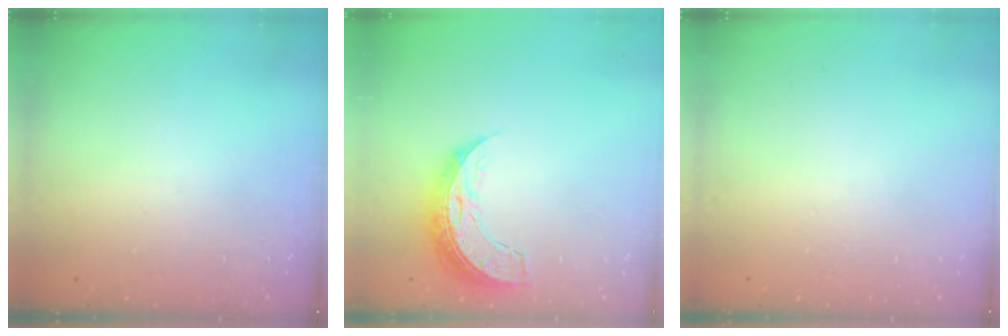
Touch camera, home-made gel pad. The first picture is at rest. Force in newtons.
{"total": 9.8, "press": 9.8, "slide": 0.8}
{"total": 0.0}